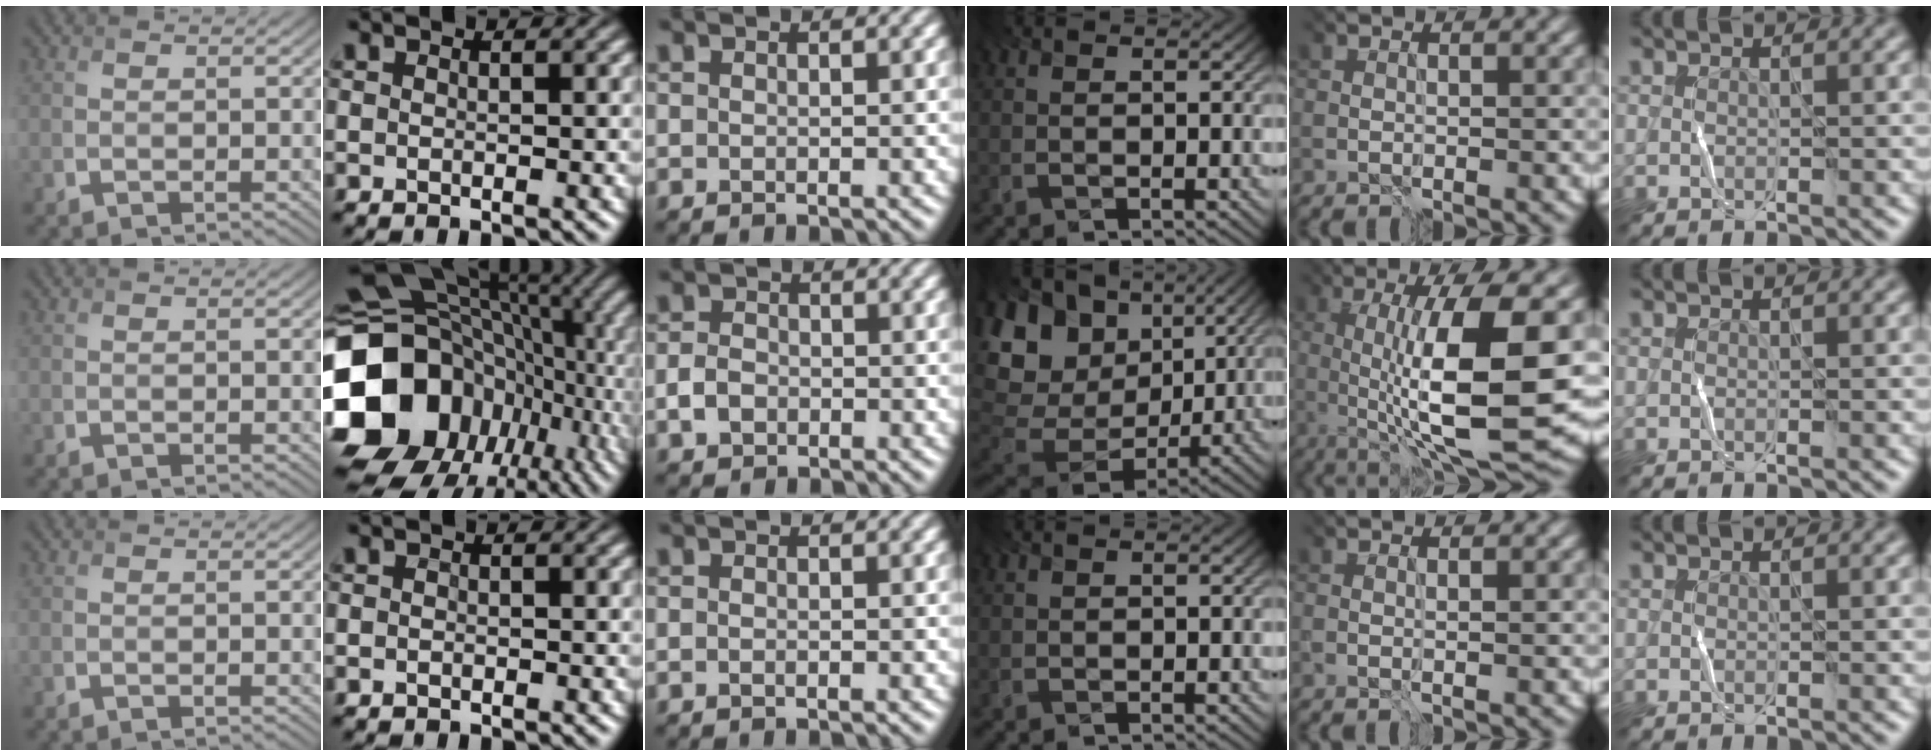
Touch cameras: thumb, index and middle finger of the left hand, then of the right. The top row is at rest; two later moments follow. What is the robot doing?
{"motion": "fold", "object": "bandana"}